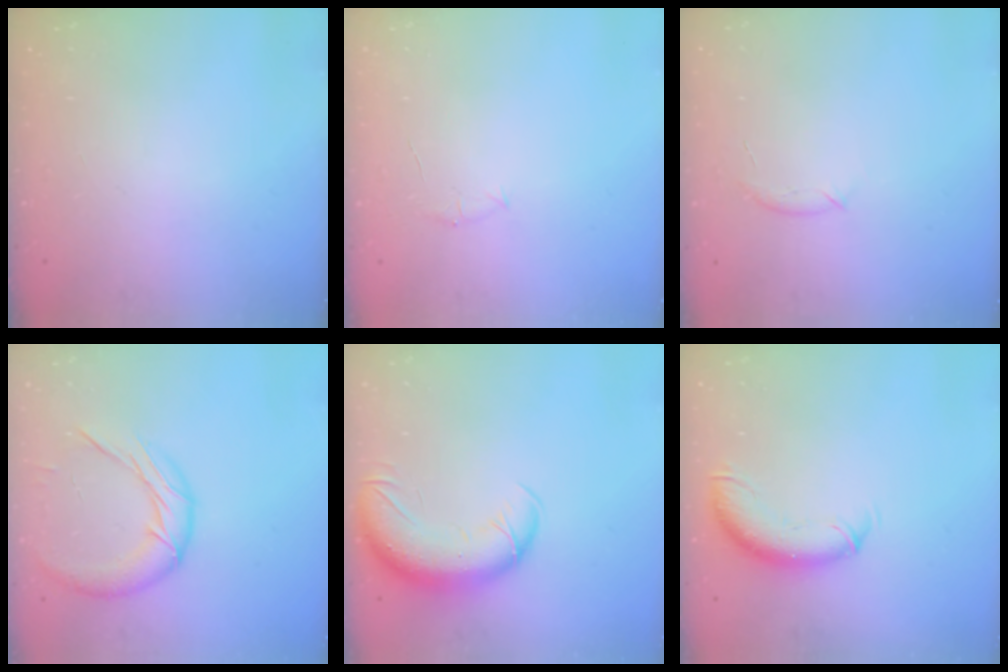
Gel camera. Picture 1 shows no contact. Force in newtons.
{"total": 4.2, "press": 4.0, "slide": 1.1}
{"total": 7.4, "press": 7.3, "slide": 1.6}
{"total": 13.7, "press": 13.6, "slide": 1.4}
{"total": 12.3, "press": 11.9, "slide": 3.0}
{"total": 10.6, "press": 10.4, "slide": 2.1}